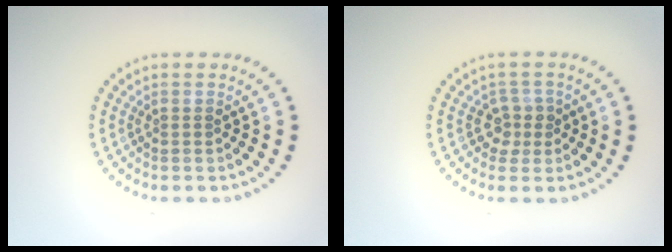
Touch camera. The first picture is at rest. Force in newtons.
{"total": 1.9, "press": 1.5, "slide": 1.1}